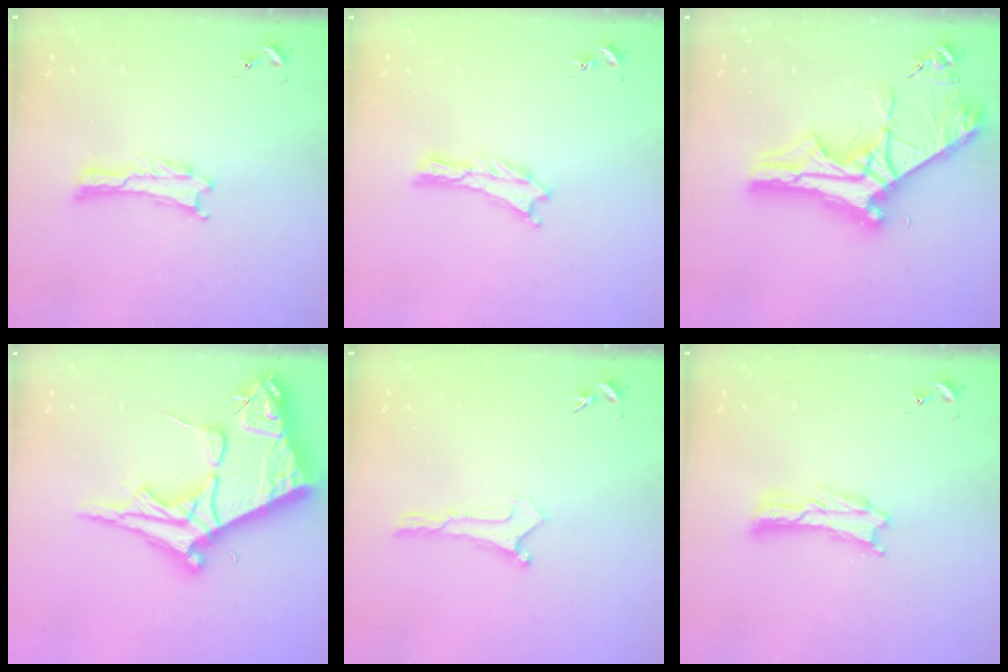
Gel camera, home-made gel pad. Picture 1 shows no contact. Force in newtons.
{"total": 0.0}
{"total": 10.7, "press": 10.6, "slide": 1.2}
{"total": 16.1, "press": 16.1, "slide": 1.6}
{"total": 0.0}
{"total": 0.8, "press": 0.8, "slide": 0.2}